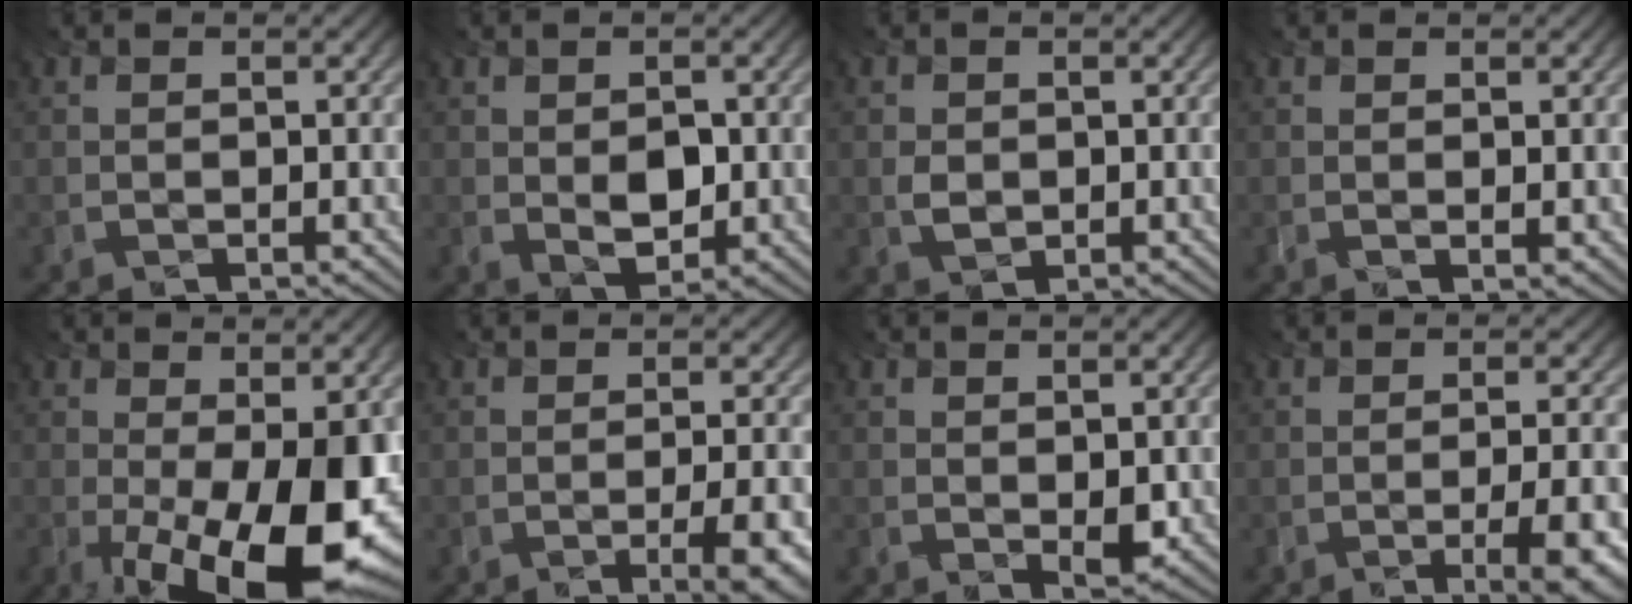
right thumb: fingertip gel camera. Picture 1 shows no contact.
{"total": 3.4, "force": [-0.5, 2.2, 2.6], "torque": [-0.048, -0.008, -0.009]}
{"total": 1.9, "force": [-0.5, 1.6, 0.9], "torque": [-0.021, -0.004, -0.013]}
{"total": 1.1, "force": [0.6, 0.1, 1.0], "torque": [-0.013, -0.001, 0.010]}
{"total": 15.3, "force": [-4.7, 5.2, 13.6], "torque": [-0.192, -0.015, -0.071]}
{"total": 5.8, "force": [-2.5, 1.0, 5.1], "torque": [-0.061, 0.000, -0.042]}
{"total": 2.5, "force": [0.0, 1.2, 2.2], "torque": [-0.037, -0.007, 0.001]}
{"total": 7.2, "force": [-2.9, 1.4, 6.4], "torque": [-0.073, 0.000, -0.047]}